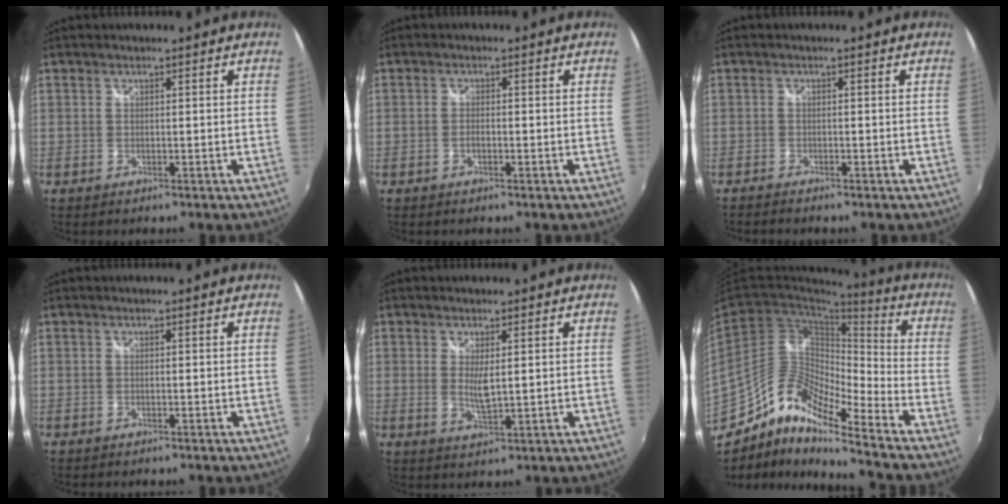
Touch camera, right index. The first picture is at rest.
{"total": 1.2, "force": [-0.6, 0.6, 0.8], "torque": [-0.018, 0.000, -0.012]}
{"total": 2.2, "force": [-2.0, 0.4, 0.8], "torque": [-0.026, -0.012, -0.038]}
{"total": 0.0}
{"total": 3.8, "force": [0.5, 1.1, 3.6], "torque": [-0.065, -0.011, 0.012]}
{"total": 13.0, "force": [-9.0, 3.5, 8.6], "torque": [-0.153, 0.008, -0.184]}